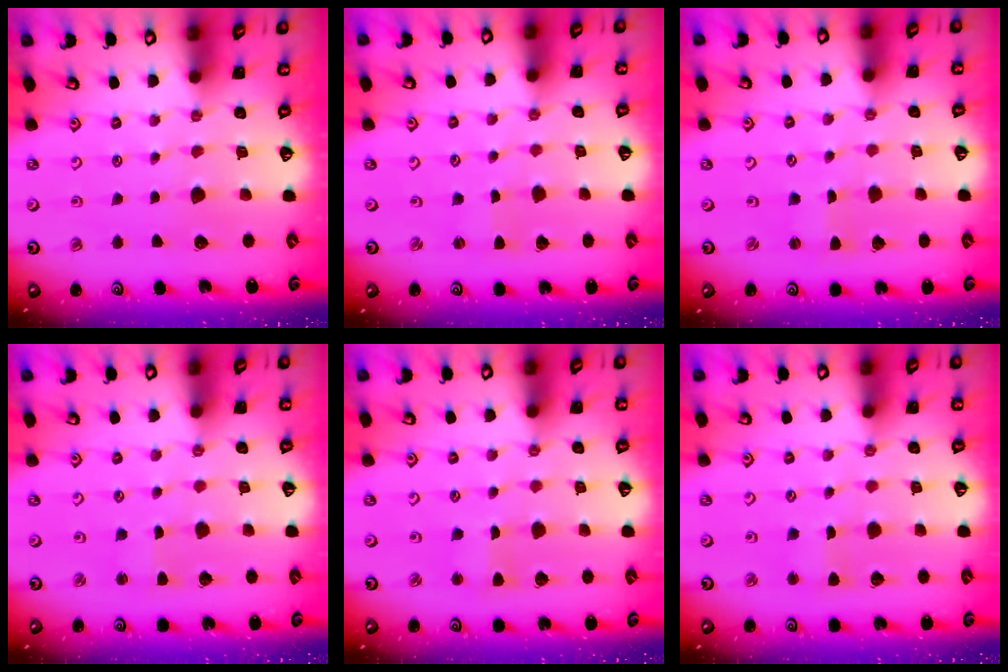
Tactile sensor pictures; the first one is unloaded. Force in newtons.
{"total": 0.0}
{"total": 0.0}
{"total": 1.3, "press": 1.2, "slide": 0.3}
{"total": 2.8, "press": 2.7, "slide": 0.6}
{"total": 2.5, "press": 2.5, "slide": 0.5}